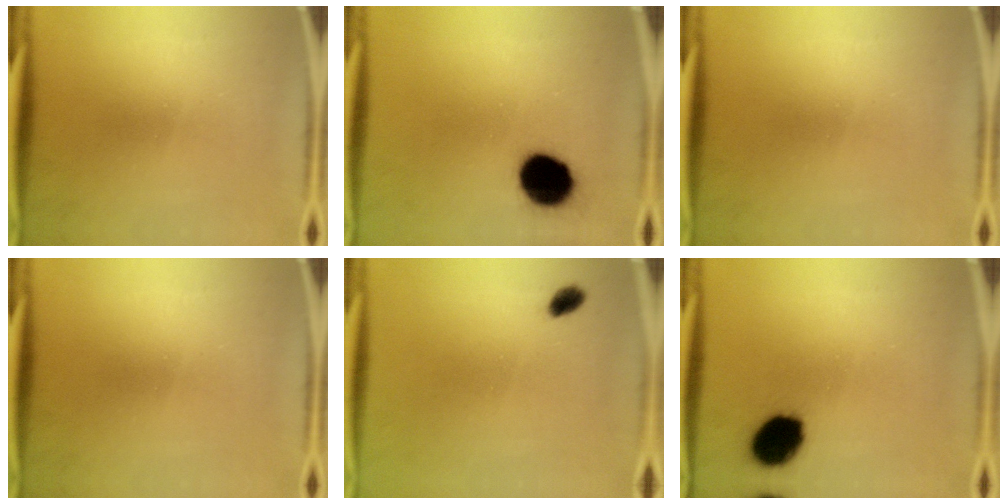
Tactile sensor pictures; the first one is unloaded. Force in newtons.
{"total": 13.7}
{"total": 0.0}
{"total": 0.0}
{"total": 1.9}
{"total": 11.3}